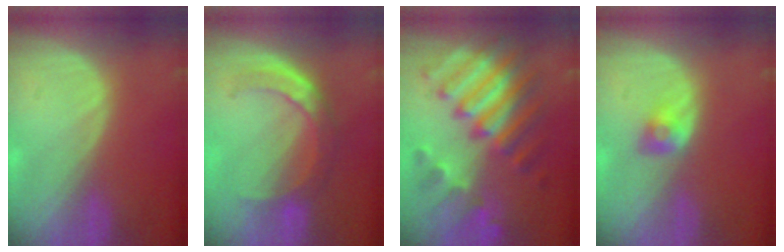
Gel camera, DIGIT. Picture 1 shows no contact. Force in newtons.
{"total": 7.0, "press": 6.3, "slide": 3.1}
{"total": 11.6, "press": 11.6, "slide": 1.2}
{"total": 2.8, "press": 2.5, "slide": 1.3}